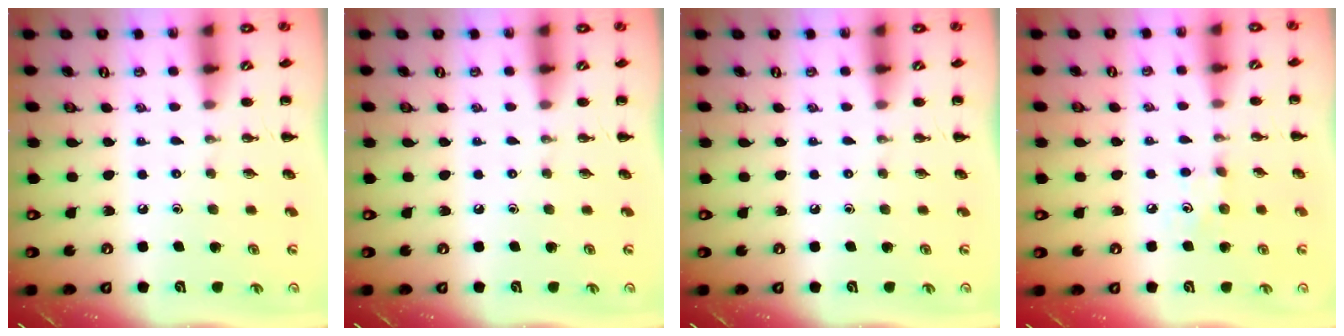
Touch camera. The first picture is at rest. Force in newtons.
{"total": 0.0}
{"total": 0.0}
{"total": 5.5, "press": 5.2, "slide": 1.7}